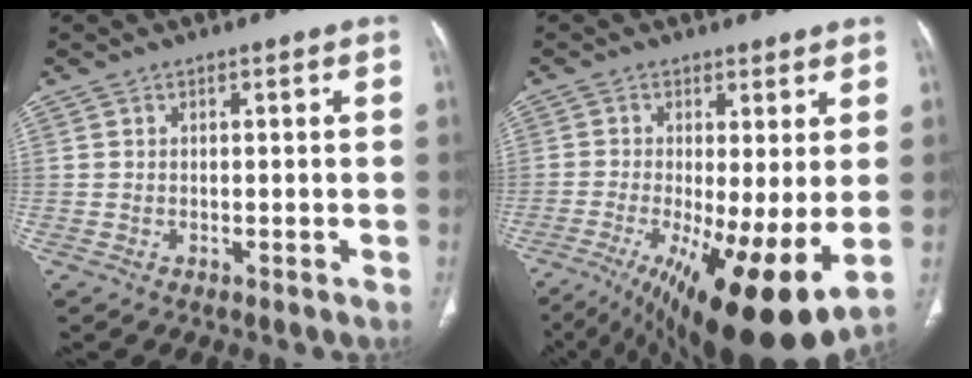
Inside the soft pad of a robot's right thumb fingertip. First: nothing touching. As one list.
[{"total": 16.9, "force": [-4.4, 4.4, 15.7], "torque": [-0.247, -0.026, -0.055]}]